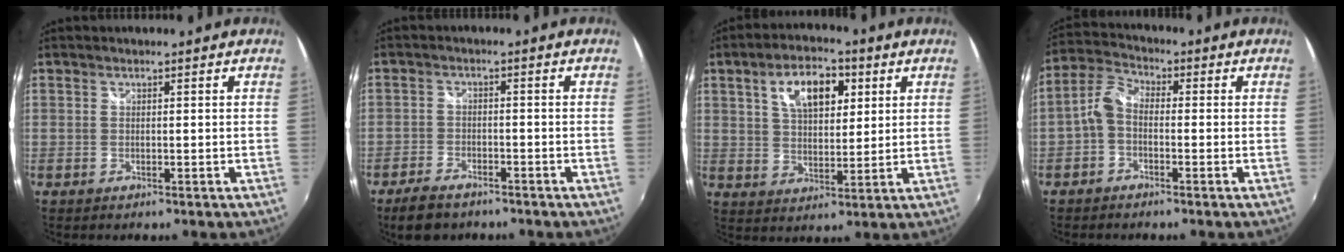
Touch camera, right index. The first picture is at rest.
{"total": 6.7, "force": [-5.2, 3.1, 2.8], "torque": [-0.083, -0.002, -0.090]}
{"total": 10.7, "force": [4.4, 5.6, 8.0], "torque": [-0.137, 0.025, 0.076]}
{"total": 4.8, "force": [-1.6, 3.0, 3.4], "torque": [-0.080, 0.017, -0.035]}